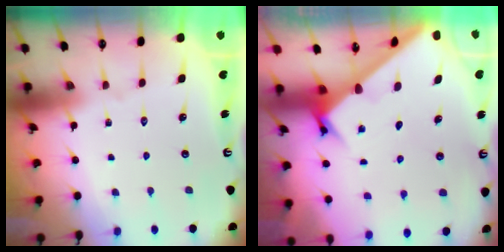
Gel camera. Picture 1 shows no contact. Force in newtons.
{"total": 2.6, "press": 2.6, "slide": 0.2}